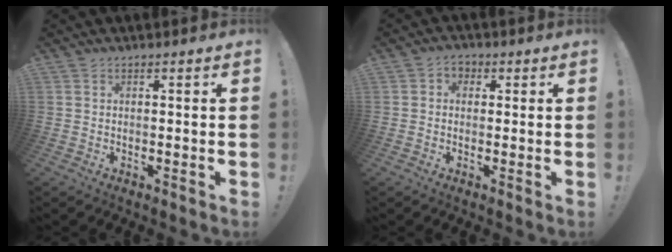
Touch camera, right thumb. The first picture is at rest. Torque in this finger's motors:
{"motor_torque": [-0.16, 0.58, -0.06, 0.16, -0.01]}